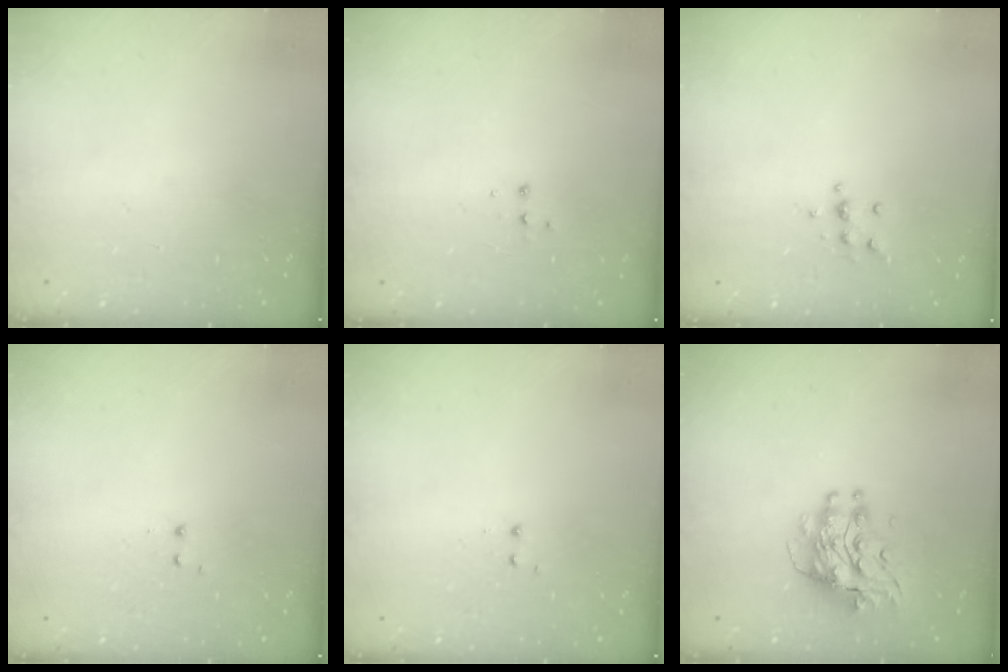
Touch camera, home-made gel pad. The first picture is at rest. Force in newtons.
{"total": 3.9, "press": 3.9, "slide": 0.5}
{"total": 5.4, "press": 5.3, "slide": 0.6}
{"total": 1.2, "press": 1.1, "slide": 0.5}
{"total": 1.2, "press": 1.1, "slide": 0.5}
{"total": 9.4, "press": 9.3, "slide": 0.9}